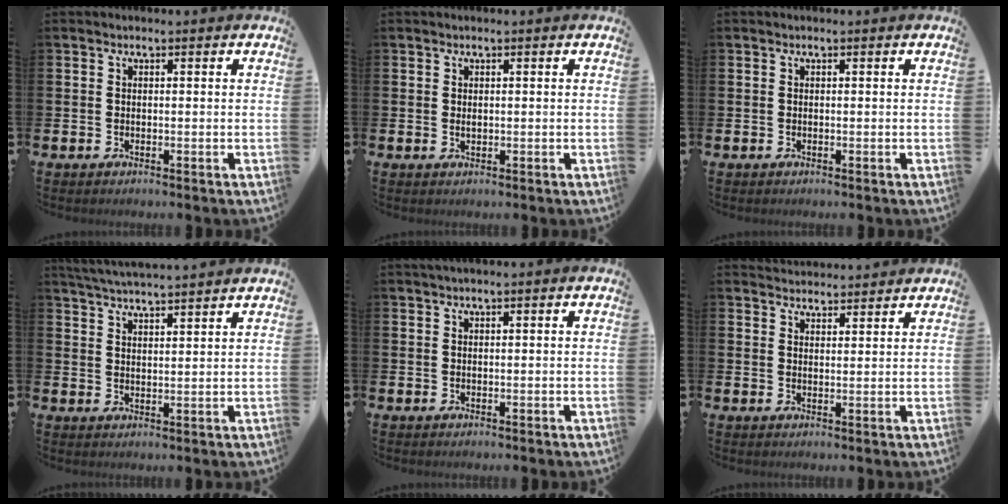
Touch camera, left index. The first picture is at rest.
{"total": 0.6, "force": [0.2, 0.3, 0.4], "torque": [-0.007, 0.002, 0.003]}
{"total": 0.0}
{"total": 4.4, "force": [4.3, -0.5, 0.3], "torque": [-0.023, -0.021, 0.078]}
{"total": 0.6, "force": [0.4, -0.1, 0.4], "torque": [-0.012, 0.004, 0.008]}
{"total": 3.1, "force": [3.0, 0.4, -0.2], "torque": [0.000, -0.017, 0.056]}